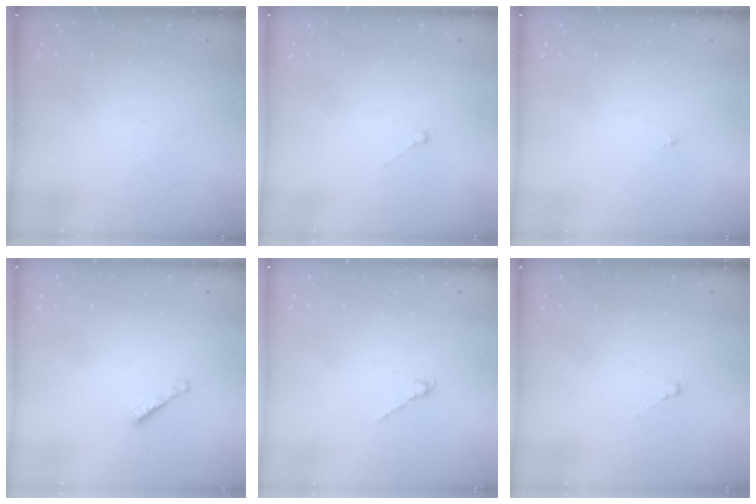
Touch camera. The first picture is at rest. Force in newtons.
{"total": 0.8, "press": 0.7, "slide": 0.5}
{"total": 1.0, "press": 0.9, "slide": 0.3}
{"total": 1.9, "press": 1.9, "slide": 0.5}
{"total": 1.3, "press": 1.2, "slide": 0.5}
{"total": 0.8, "press": 0.7, "slide": 0.5}